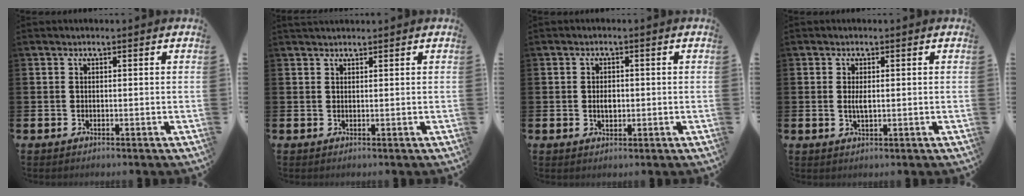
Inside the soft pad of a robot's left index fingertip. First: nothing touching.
{"total": 1.0, "force": [1.0, 0.1, 0.1], "torque": [0.008, -0.002, 0.016]}
{"total": 2.1, "force": [0.0, 1.4, 1.6], "torque": [-0.012, -0.001, -0.006]}
{"total": 1.8, "force": [0.2, 0.6, 1.7], "torque": [-0.030, 0.001, 0.002]}